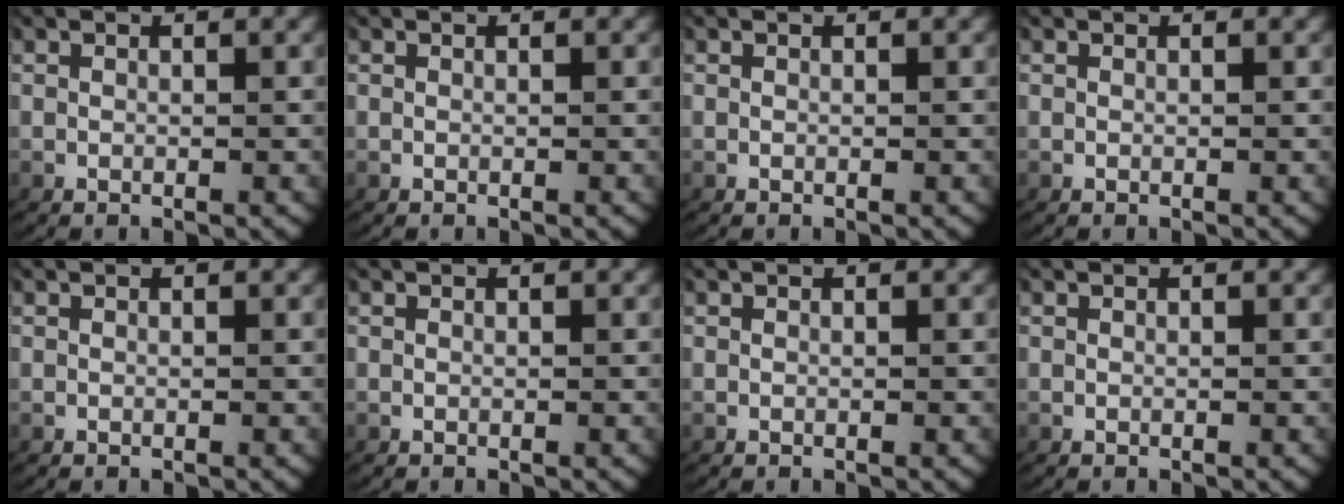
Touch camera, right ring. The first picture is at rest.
{"total": 0.0}
{"total": 0.0}
{"total": 0.0}
{"total": 0.0}
{"total": 0.0}
{"total": 0.0}
{"total": 0.7, "force": [0.2, -0.5, -0.4], "torque": [0.000, -0.008, 0.010]}